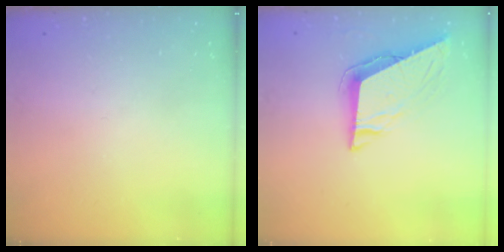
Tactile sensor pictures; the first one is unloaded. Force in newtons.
{"total": 8.4, "press": 8.4, "slide": 0.9}